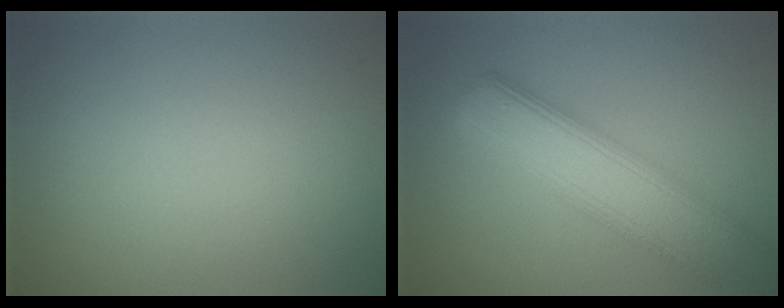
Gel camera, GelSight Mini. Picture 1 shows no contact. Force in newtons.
{"total": 7.8, "press": 7.8, "slide": 0.4}